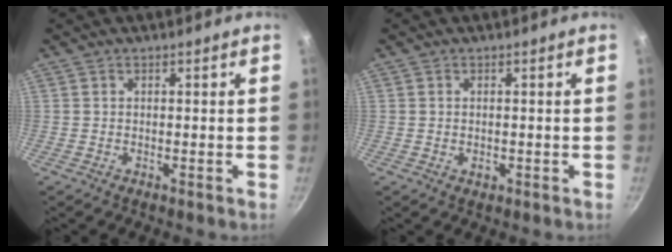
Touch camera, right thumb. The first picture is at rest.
{"total": 1.3, "force": [-0.3, 0.9, 0.9], "torque": [-0.012, -0.001, -0.004]}